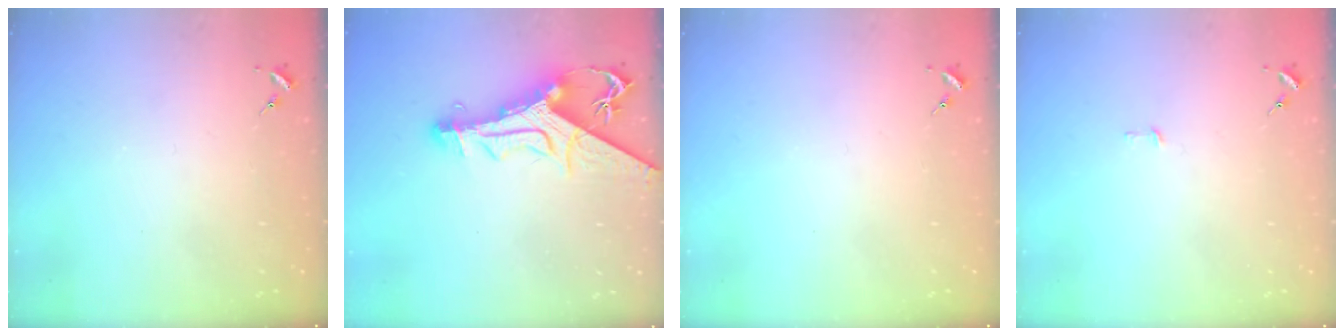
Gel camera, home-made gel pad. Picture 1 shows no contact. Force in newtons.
{"total": 15.3, "press": 15.2, "slide": 1.6}
{"total": 0.0}
{"total": 2.1, "press": 2.1, "slide": 0.2}